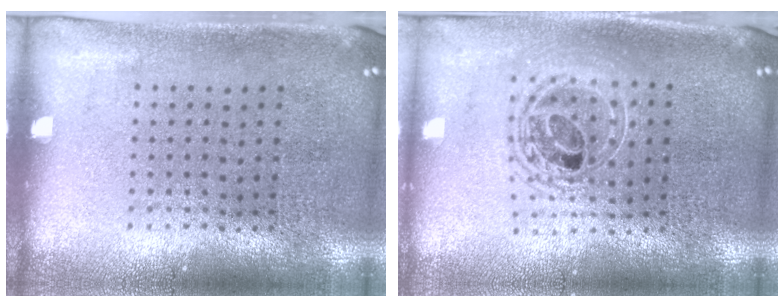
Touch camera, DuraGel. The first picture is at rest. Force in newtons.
{"total": 1.7, "press": 1.4, "slide": 0.9}